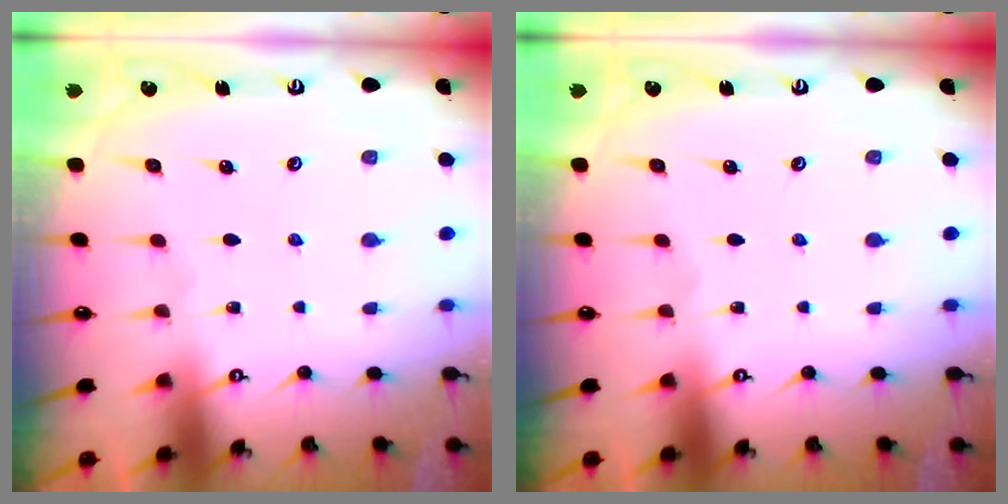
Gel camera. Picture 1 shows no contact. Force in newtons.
{"total": 0.0}